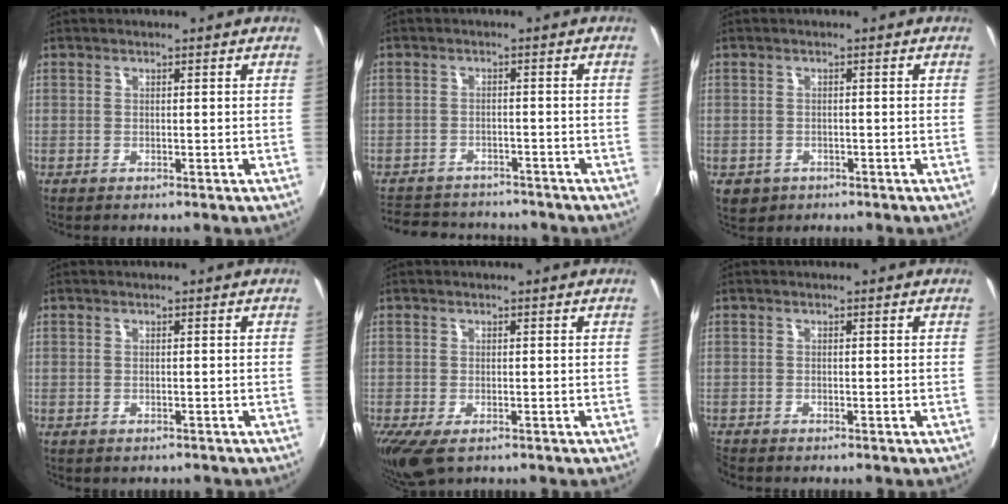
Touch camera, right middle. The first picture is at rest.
{"total": 12.6, "force": [-10.9, 5.2, 3.6], "torque": [-0.099, 0.024, -0.155]}
{"total": 3.5, "force": [-1.2, 2.9, 1.4], "torque": [-0.033, -0.007, -0.013]}
{"total": 0.7, "force": [-0.5, 0.4, 0.2], "torque": [-0.007, -0.002, -0.005]}
{"total": 5.7, "force": [-3.3, 2.4, 4.0], "torque": [-0.083, -0.027, -0.052]}
{"total": 1.4, "force": [-1.3, 0.2, 0.2], "torque": [-0.007, -0.009, -0.028]}